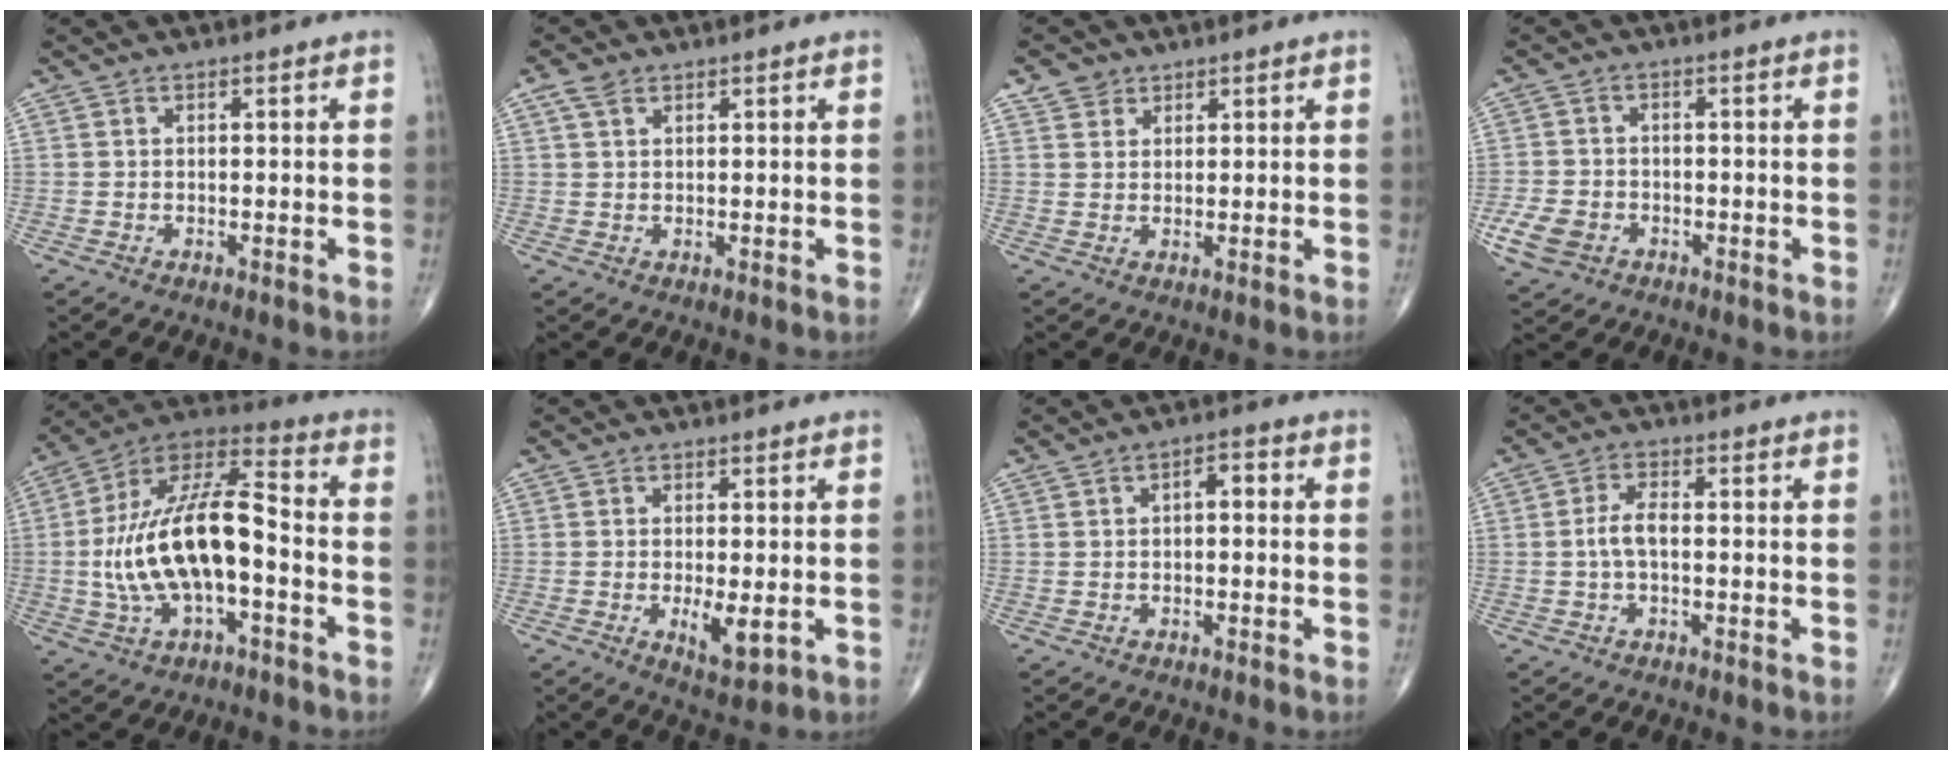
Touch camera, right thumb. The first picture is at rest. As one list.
[{"total": 2.3, "force": [1.5, 1.3, 1.3], "torque": [-0.027, 0.006, 0.031]}, {"total": 2.8, "force": [1.8, 2.1, 0.3], "torque": [0.010, -0.006, 0.027]}, {"total": 5.8, "force": [-2.5, 4.4, 2.9], "torque": [-0.059, 0.008, -0.041]}, {"total": 19.4, "force": [-2.9, 8.4, 17.2], "torque": [-0.326, 0.047, -0.053]}, {"total": 5.4, "force": [-1.1, 2.0, 4.9], "torque": [-0.080, -0.014, -0.012]}, {"total": 2.2, "force": [0.1, 1.1, 1.9], "torque": [-0.021, 0.010, -0.005]}, {"total": 3.5, "force": [-0.4, 1.4, 3.2], "torque": [-0.069, 0.010, -0.012]}]